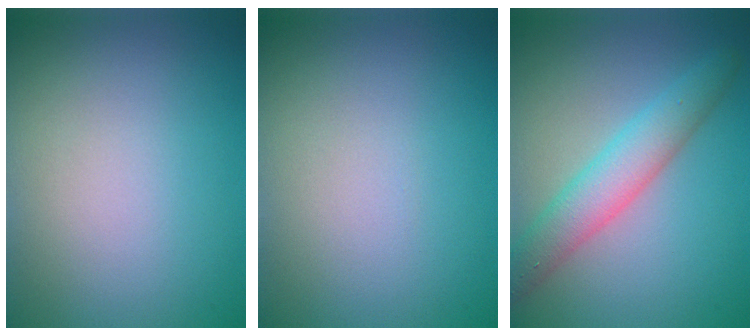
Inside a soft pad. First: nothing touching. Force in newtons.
{"total": 0.0}
{"total": 4.2, "press": 4.2, "slide": 0.2}